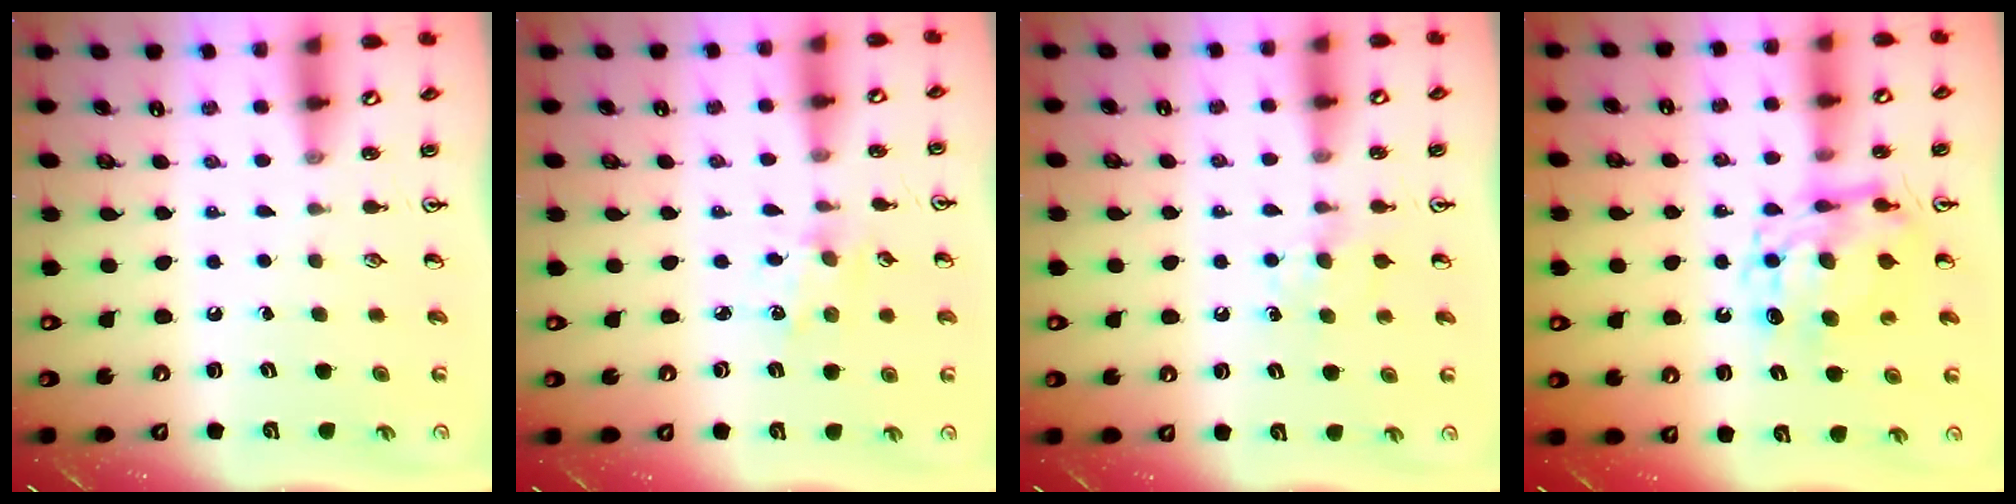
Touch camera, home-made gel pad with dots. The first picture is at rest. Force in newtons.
{"total": 1.9, "press": 1.9, "slide": 0.0}
{"total": 5.7, "press": 5.6, "slide": 0.9}
{"total": 11.0, "press": 10.9, "slide": 1.0}